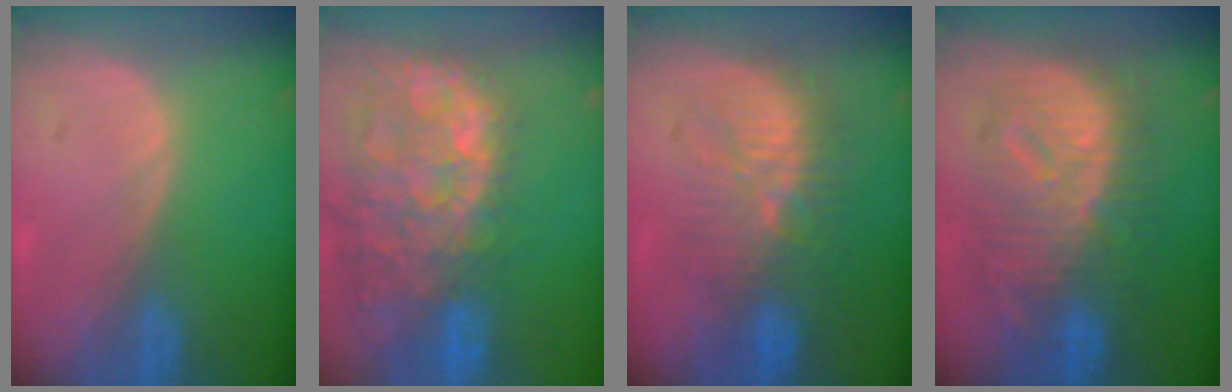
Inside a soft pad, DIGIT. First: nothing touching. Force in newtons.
{"total": 14.9, "press": 12.0, "slide": 8.8}
{"total": 9.2, "press": 9.0, "slide": 2.0}
{"total": 12.5, "press": 12.4, "slide": 1.3}